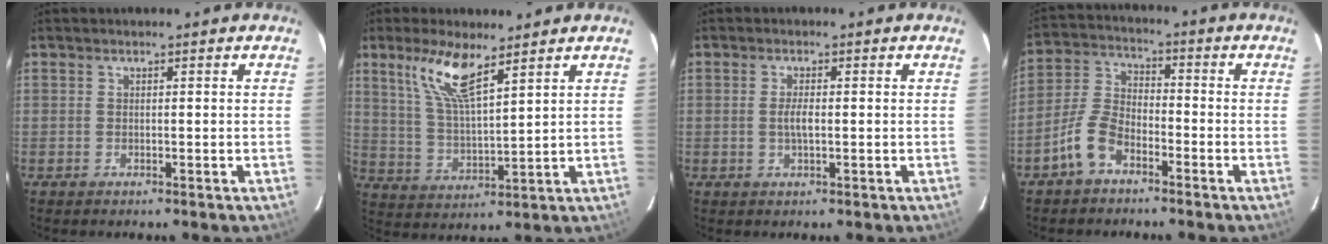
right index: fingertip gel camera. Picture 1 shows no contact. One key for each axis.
{"total": 10.1, "fx": 6.5, "fy": 2.3, "fz": 7.4, "tx": -0.151, "ty": 0.003, "tz": 0.134}
{"total": 2.3, "fx": -0.2, "fy": 0.6, "fz": 2.2, "tx": -0.044, "ty": 0.000, "tz": -0.004}
{"total": 7.6, "fx": -4.9, "fy": 3.7, "fz": 4.5, "tx": -0.105, "ty": 0.017, "tz": -0.101}